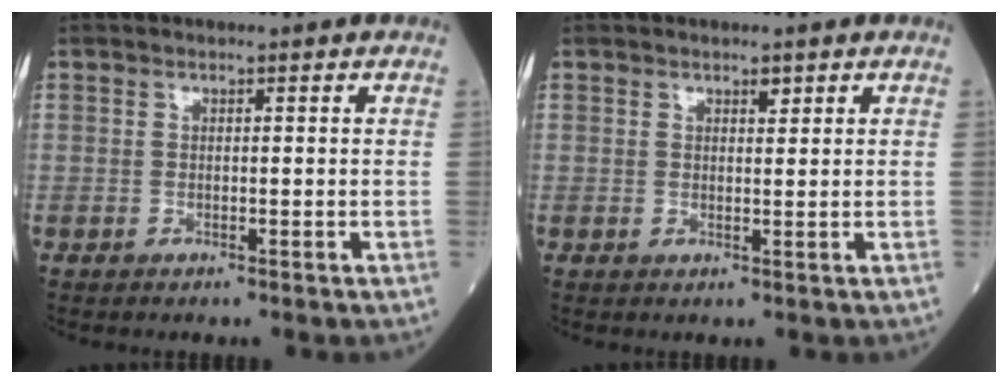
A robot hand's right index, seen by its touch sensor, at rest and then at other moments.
{"total": 1.1, "force": [0.8, 0.4, 0.7], "torque": [-0.011, -0.001, 0.012]}